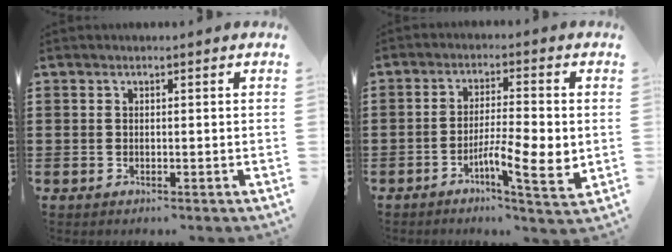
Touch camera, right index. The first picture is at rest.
{"total": 7.9, "force": [-2.0, 1.6, 7.4], "torque": [-0.116, -0.006, -0.032]}